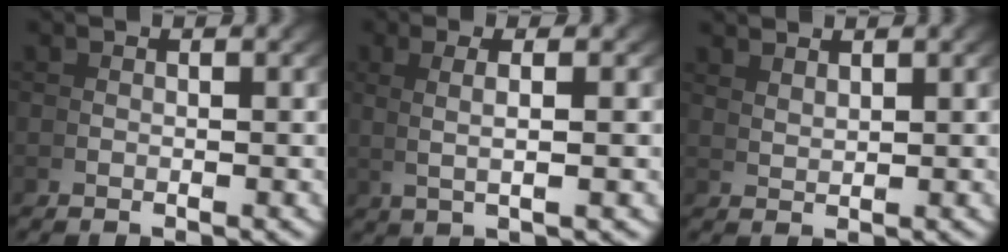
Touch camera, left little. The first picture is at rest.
{"total": 3.7, "force": [1.7, 0.0, 3.3], "torque": [-0.047, 0.020, 0.029]}
{"total": 2.4, "force": [2.2, -1.0, 0.2], "torque": [0.006, 0.001, 0.049]}